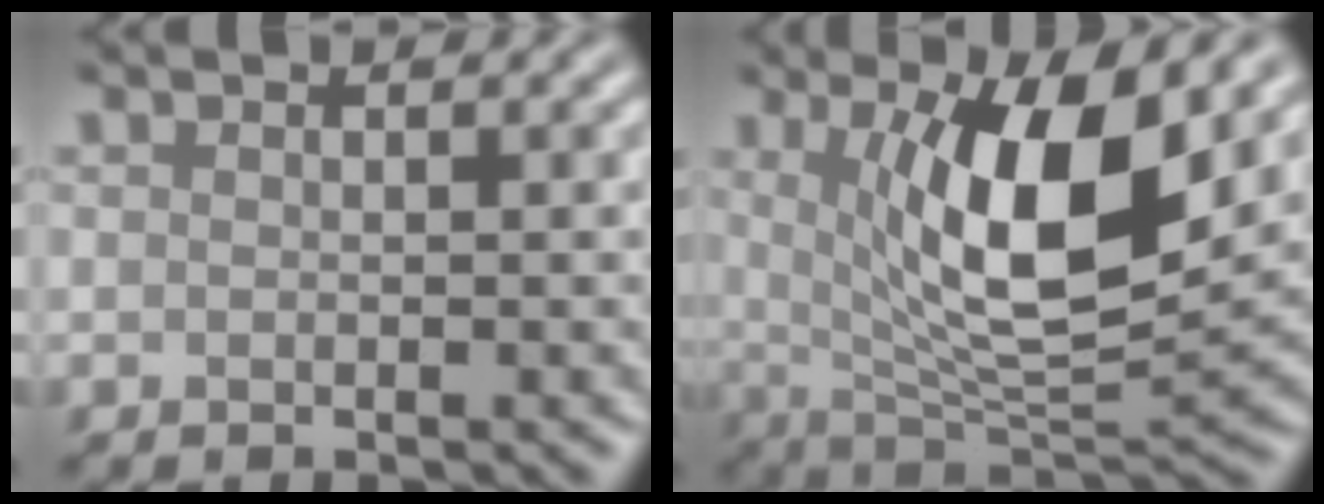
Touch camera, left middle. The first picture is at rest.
{"total": 10.0, "force": [2.5, 3.1, 9.2], "torque": [-0.150, -0.018, 0.049]}